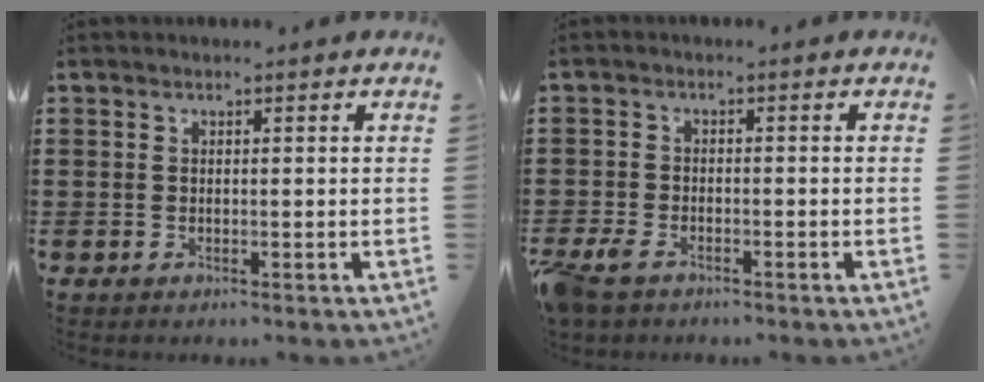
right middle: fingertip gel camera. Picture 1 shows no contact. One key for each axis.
{"total": 2.9, "fx": -2.3, "fy": 1.2, "fz": 1.4, "tx": -0.054, "ty": -0.006, "tz": -0.053}